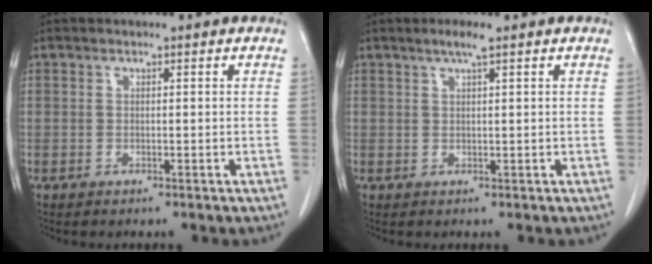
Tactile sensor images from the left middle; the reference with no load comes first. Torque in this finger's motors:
{"motor_torque": [0.34, -0.34, -0.02, 0.00]}